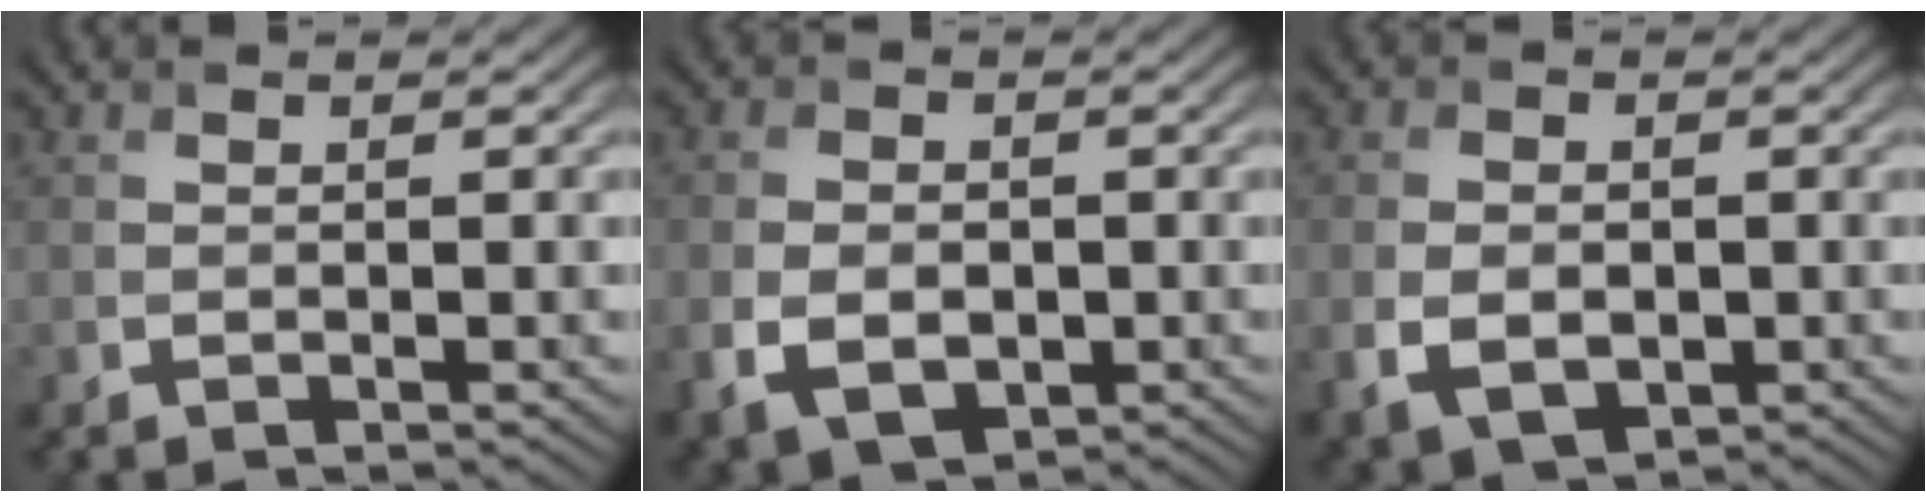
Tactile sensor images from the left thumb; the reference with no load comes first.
{"total": 6.2, "force": [-1.5, 4.4, 4.1], "torque": [-0.083, -0.015, -0.024]}
{"total": 5.4, "force": [-1.2, 3.8, 3.7], "torque": [-0.080, -0.014, -0.016]}